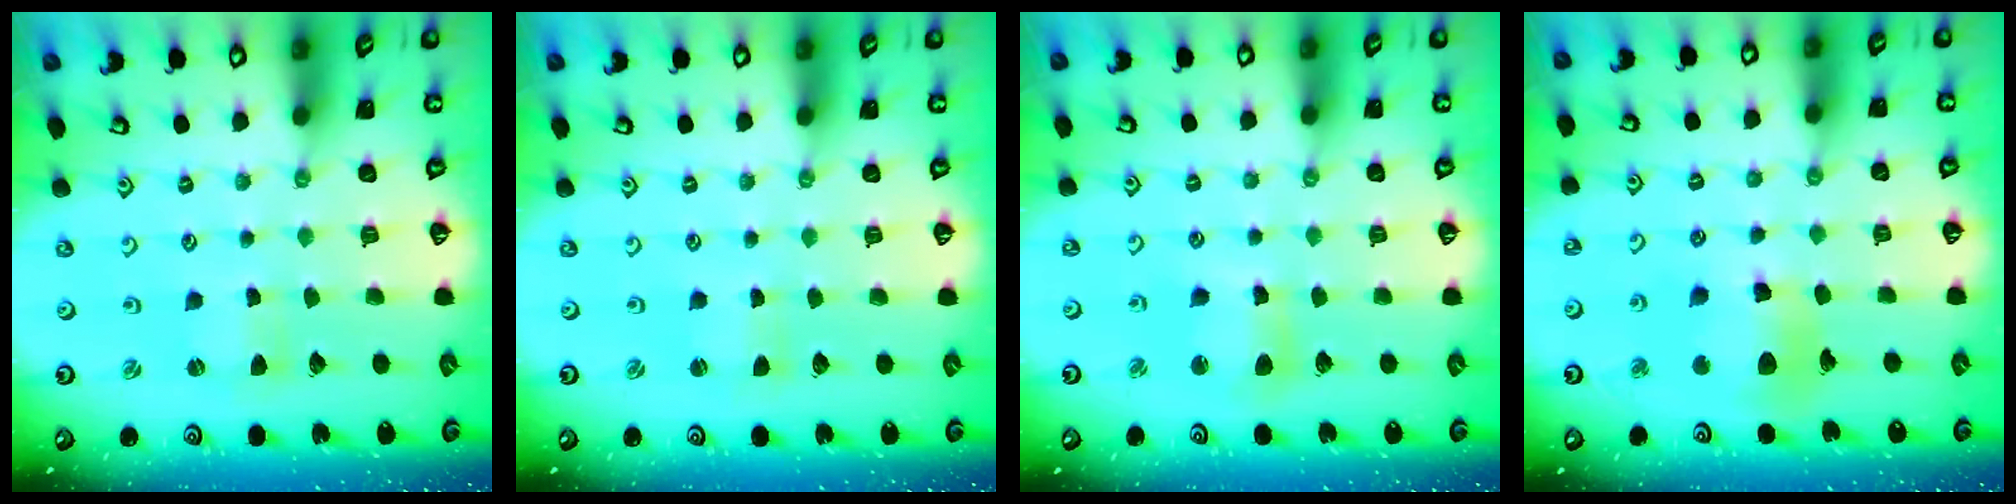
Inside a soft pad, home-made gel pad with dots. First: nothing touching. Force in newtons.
{"total": 0.8, "press": 0.8, "slide": 0.2}
{"total": 8.3, "press": 8.1, "slide": 1.5}
{"total": 11.8, "press": 11.7, "slide": 1.6}